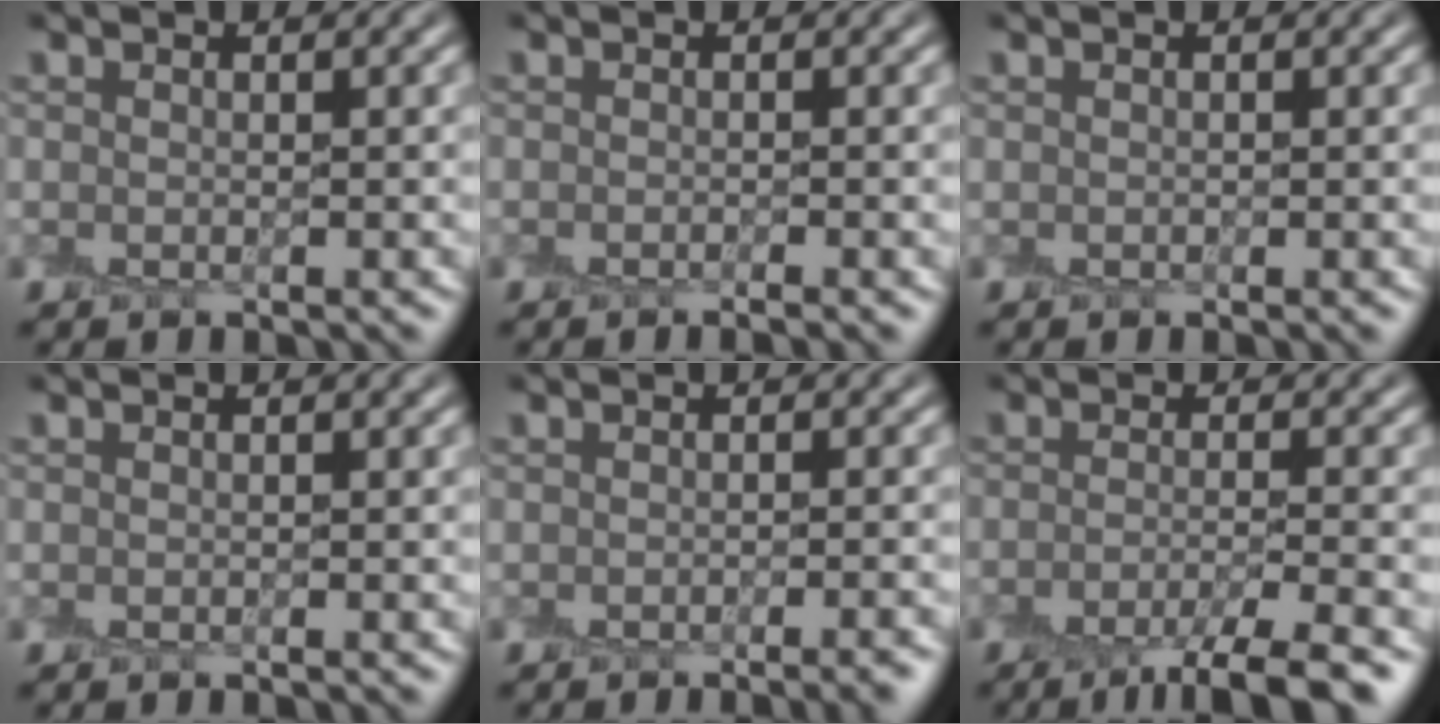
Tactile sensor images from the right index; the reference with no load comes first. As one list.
[{"total": 0.9, "force": [-0.8, -0.3, 0.2], "torque": [-0.001, -0.009, -0.016]}, {"total": 0.0}, {"total": 0.0}, {"total": 2.7, "force": [-2.3, 0.3, 1.5], "torque": [-0.013, -0.006, -0.027]}, {"total": 4.5, "force": [-2.8, 0.7, 3.5], "torque": [-0.045, -0.007, -0.048]}]